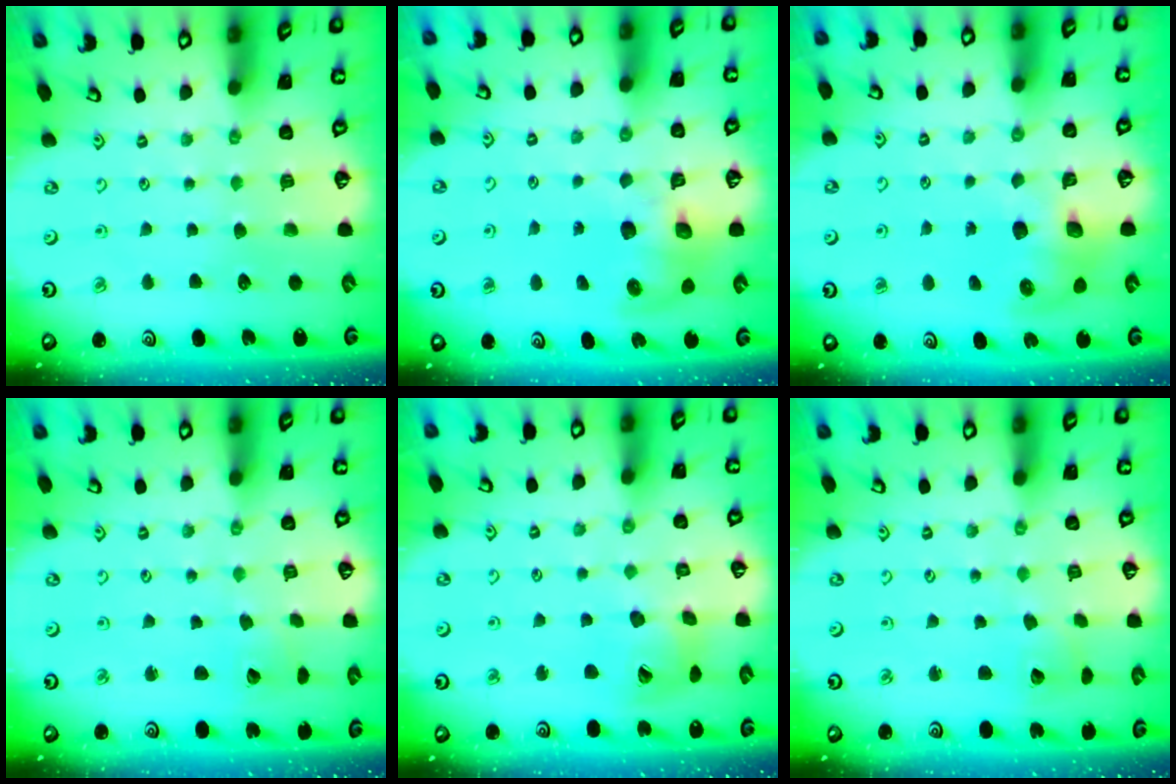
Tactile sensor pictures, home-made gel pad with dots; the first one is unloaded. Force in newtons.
{"total": 10.3, "press": 10.2, "slide": 1.5}
{"total": 9.0, "press": 8.9, "slide": 1.3}
{"total": 1.4, "press": 1.4, "slide": 0.2}
{"total": 12.9, "press": 12.8, "slide": 1.6}
{"total": 2.5, "press": 2.5, "slide": 0.3}